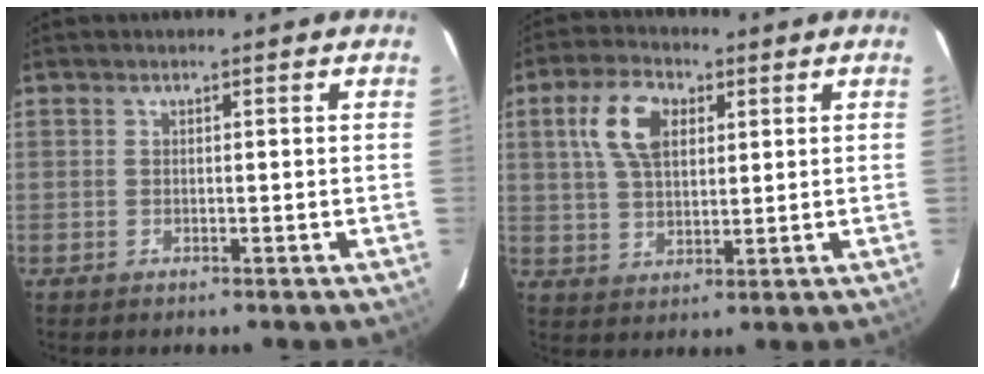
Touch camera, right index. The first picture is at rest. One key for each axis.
{"total": 9.4, "fx": 3.3, "fy": 5.4, "fz": 7.0, "tx": -0.140, "ty": 0.024, "tz": 0.065}